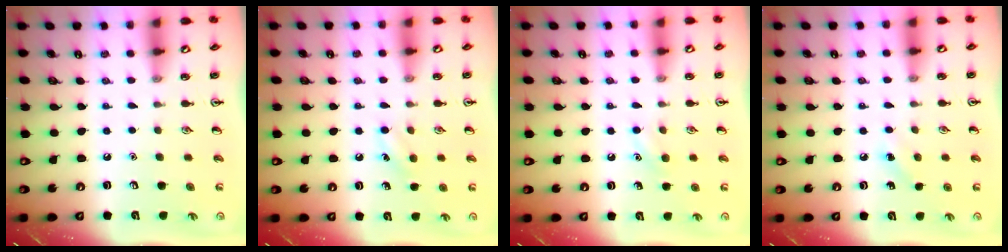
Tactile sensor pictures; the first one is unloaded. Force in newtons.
{"total": 6.4, "press": 6.1, "slide": 1.8}
{"total": 6.2, "press": 5.9, "slide": 2.1}
{"total": 6.7, "press": 6.2, "slide": 2.4}